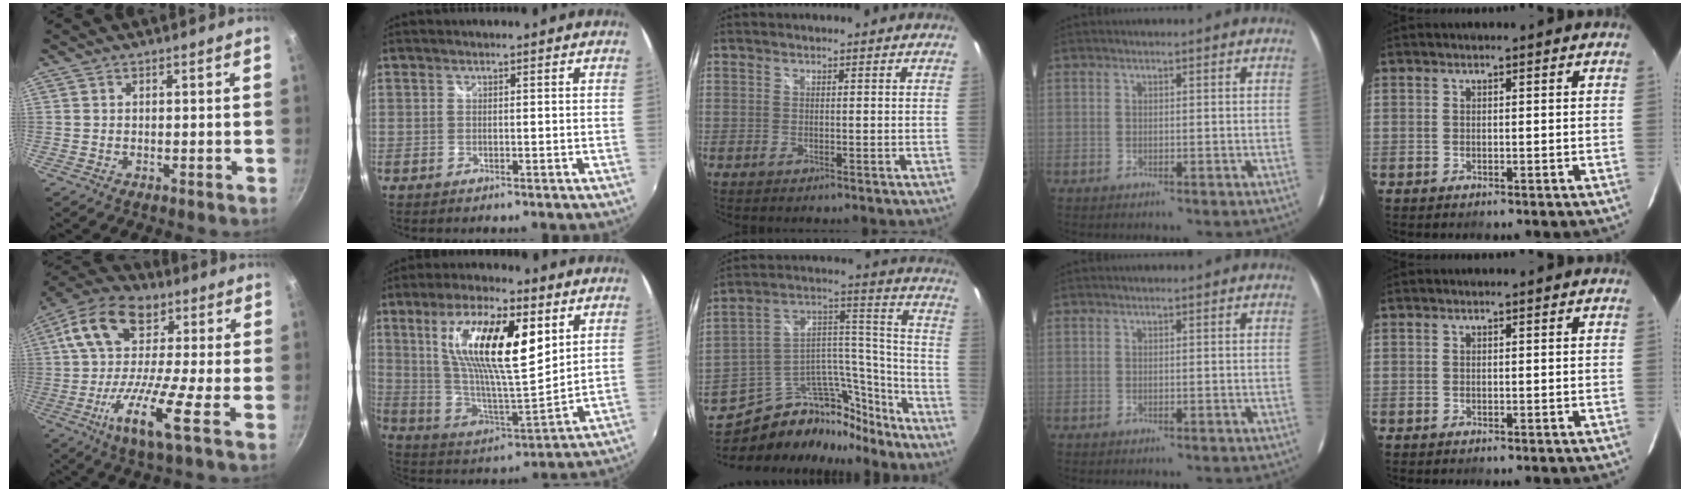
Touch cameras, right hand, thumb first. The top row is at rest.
{"thumb": {"total": 16.4, "force": [-1.1, 6.4, 15.0], "torque": [-0.269, 0.022, -0.052]}, "index": {"total": 20.9, "force": [8.0, 6.4, 18.3], "torque": [-0.330, 0.004, 0.146]}, "middle": {"total": 22.8, "force": [-17.9, 10.7, 9.3], "torque": [-0.151, 0.084, -0.261]}}